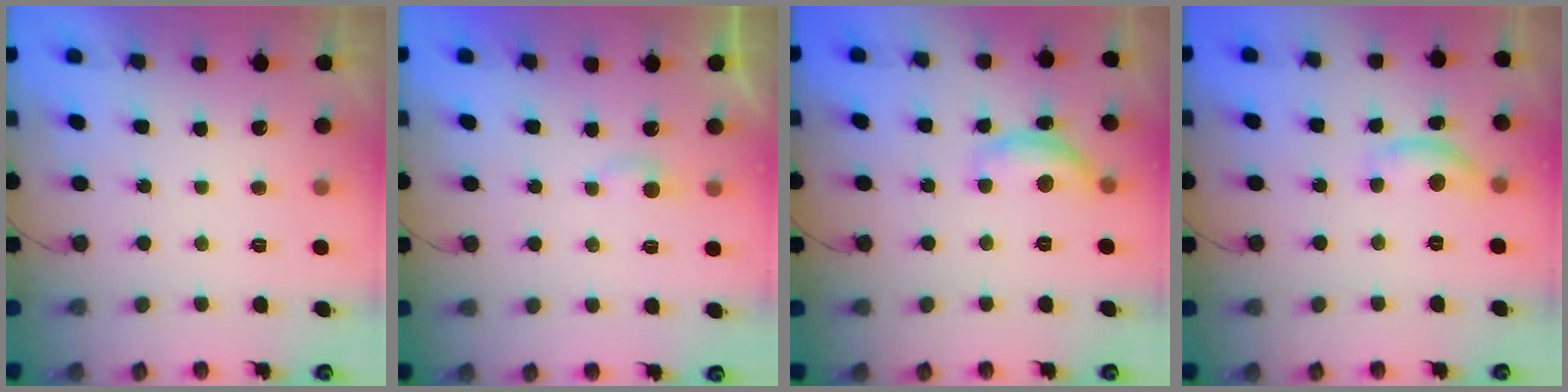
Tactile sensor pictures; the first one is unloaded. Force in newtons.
{"total": 2.8, "press": 2.8, "slide": 0.2}
{"total": 9.9, "press": 9.9, "slide": 0.6}
{"total": 9.2, "press": 9.2, "slide": 0.6}